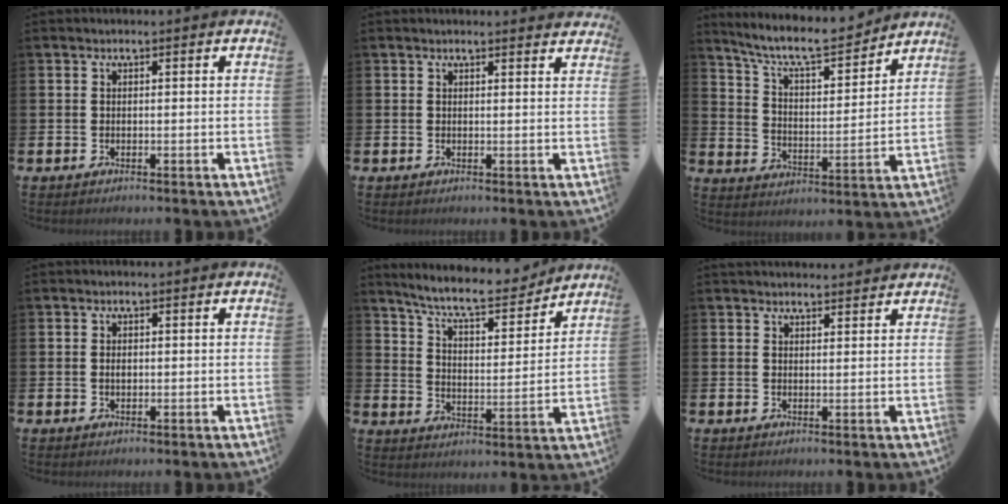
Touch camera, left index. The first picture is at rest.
{"total": 1.1, "force": [1.1, 0.0, 0.0], "torque": [0.009, -0.009, 0.019]}
{"total": 8.8, "force": [8.0, 1.8, 3.3], "torque": [-0.094, -0.053, 0.138]}
{"total": 0.9, "force": [0.0, 0.6, 0.7], "torque": [-0.013, 0.004, -0.001]}
{"total": 8.9, "force": [8.1, 1.6, 3.2], "torque": [-0.083, -0.055, 0.139]}
{"total": 2.2, "force": [2.2, 0.4, 0.0], "torque": [0.006, -0.011, 0.037]}